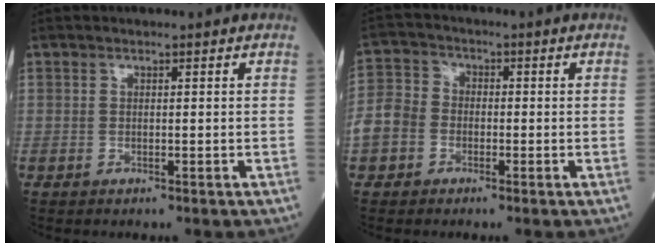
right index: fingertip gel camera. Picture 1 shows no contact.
{"total": 6.4, "force": [-2.0, 5.4, 2.9], "torque": [-0.086, 0.021, -0.046]}